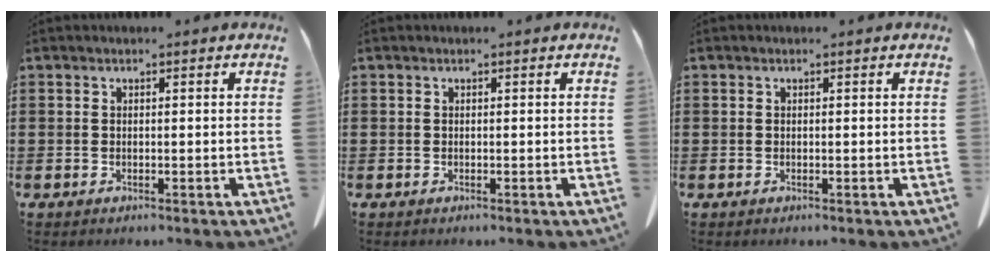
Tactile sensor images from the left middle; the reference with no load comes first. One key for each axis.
{"total": 0.0}
{"total": 0.0}